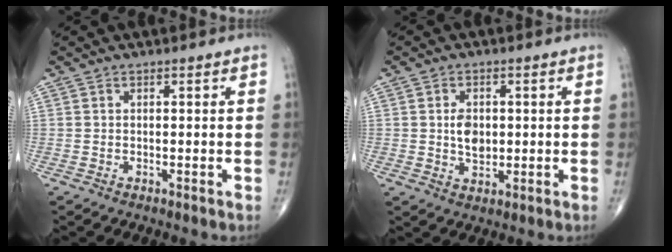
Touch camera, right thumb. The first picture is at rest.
{"total": 4.6, "force": [0.4, 3.1, 3.3], "torque": [-0.042, -0.003, 0.008]}